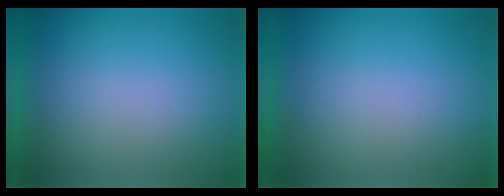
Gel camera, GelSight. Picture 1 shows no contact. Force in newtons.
{"total": 0.0}